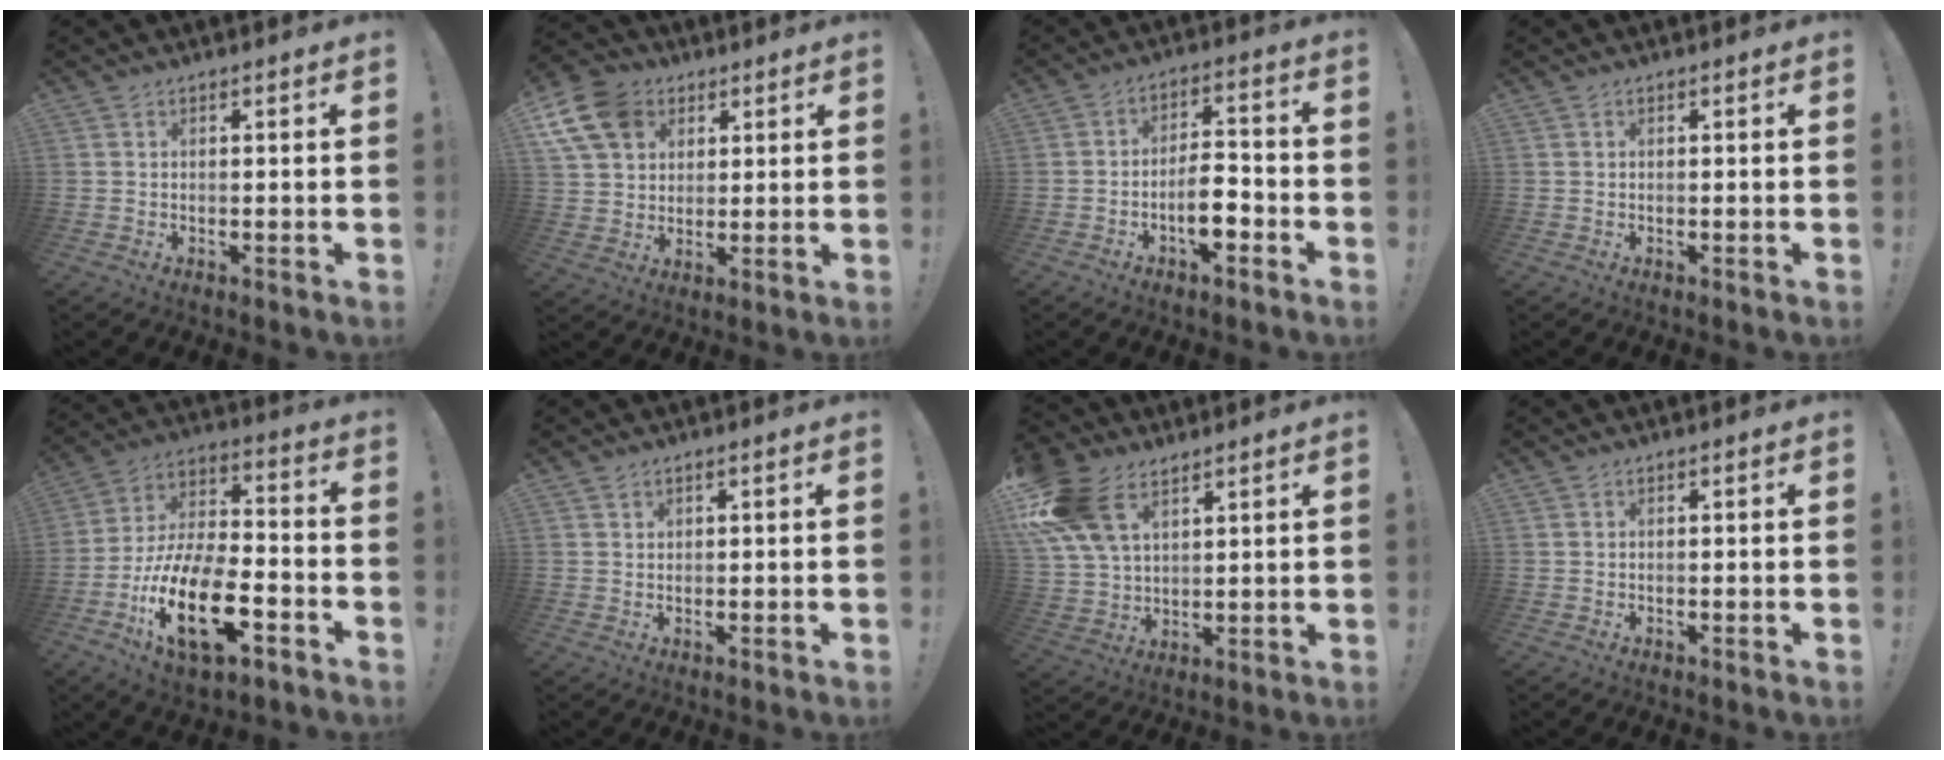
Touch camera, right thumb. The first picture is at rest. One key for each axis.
{"total": 13.8, "fx": 5.8, "fy": 10.7, "fz": 6.5, "tx": -0.121, "ty": -0.025, "tz": 0.116}
{"total": 8.7, "fx": -3.3, "fy": 3.4, "fz": 7.3, "tx": -0.117, "ty": 0.013, "tz": -0.058}
{"total": 0.0}
{"total": 21.6, "fx": -9.1, "fy": 9.2, "fz": 17.3, "tx": -0.336, "ty": 0.039, "tz": -0.152}
{"total": 1.1, "fx": 0.9, "fy": 0.6, "fz": 0.2, "tx": -0.001, "ty": -0.003, "tz": 0.017}
{"total": 16.5, "fx": 9.4, "fy": 9.9, "fz": 9.3, "tx": -0.185, "ty": -0.037, "tz": 0.179}
{"total": 0.0}